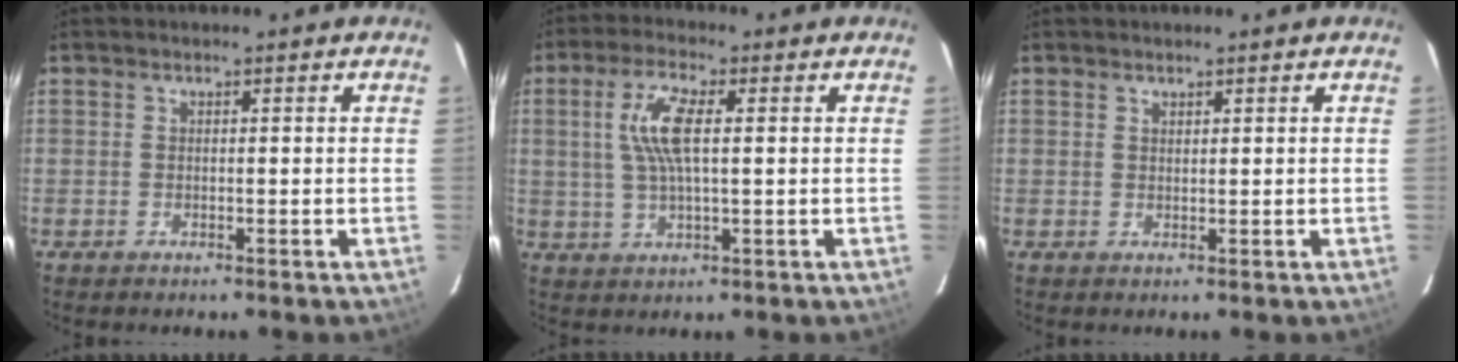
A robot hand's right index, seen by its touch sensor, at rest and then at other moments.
{"total": 8.0, "force": [1.5, 2.4, 7.5], "torque": [-0.153, 0.009, 0.030]}
{"total": 0.7, "force": [0.7, 0.3, 0.1], "torque": [-0.003, 0.001, 0.013]}